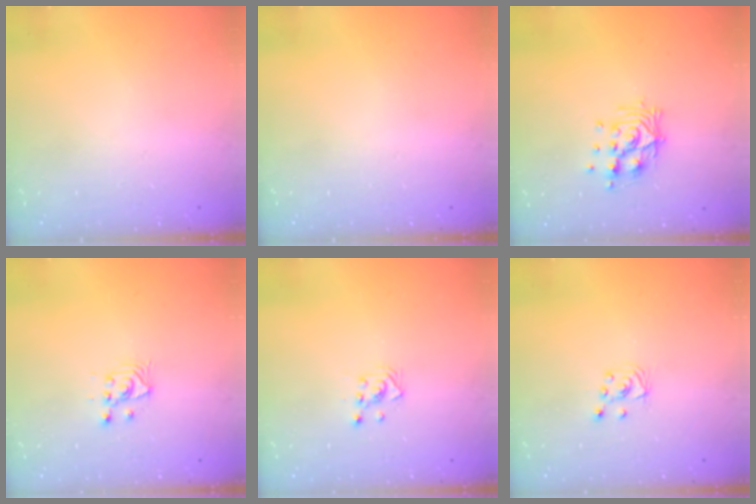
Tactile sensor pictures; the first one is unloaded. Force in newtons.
{"total": 0.0}
{"total": 11.0, "press": 11.0, "slide": 1.3}
{"total": 3.8, "press": 3.8, "slide": 0.4}
{"total": 2.9, "press": 2.8, "slide": 0.3}
{"total": 3.1, "press": 3.1, "slide": 0.2}